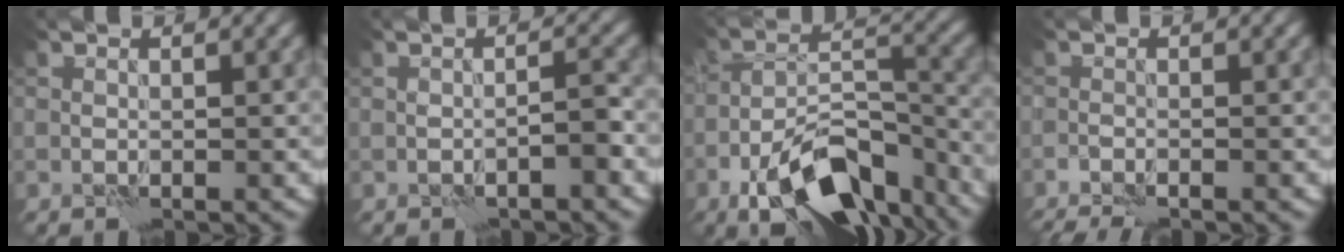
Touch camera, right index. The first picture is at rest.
{"total": 1.4, "force": [-1.0, 0.1, 1.0], "torque": [-0.013, 0.011, -0.019]}
{"total": 11.9, "force": [-7.6, 5.0, 7.7], "torque": [-0.129, -0.002, -0.132]}
{"total": 3.5, "force": [-2.9, 0.5, 1.7], "torque": [-0.034, -0.009, -0.053]}